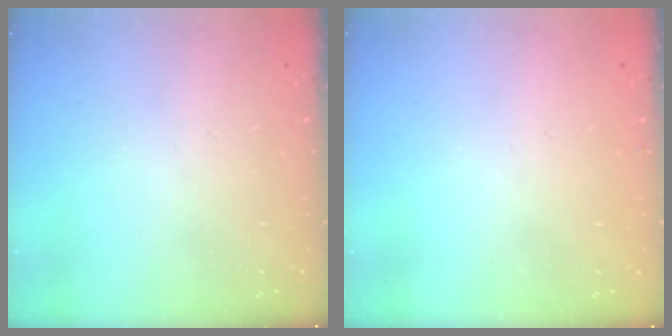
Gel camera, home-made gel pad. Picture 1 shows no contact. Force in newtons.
{"total": 3.7, "press": 3.7, "slide": 0.6}